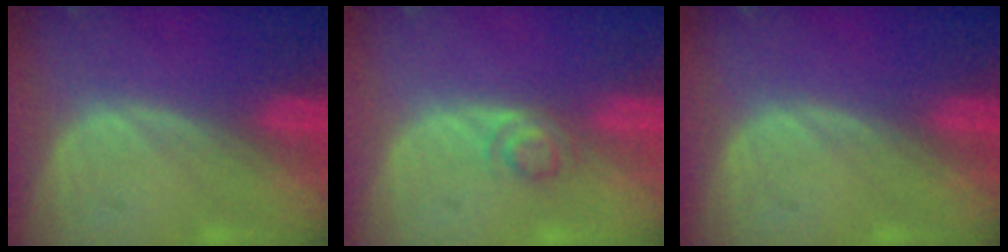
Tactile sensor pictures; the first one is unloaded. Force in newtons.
{"total": 2.2, "press": 2.2, "slide": 0.2}
{"total": 0.0}